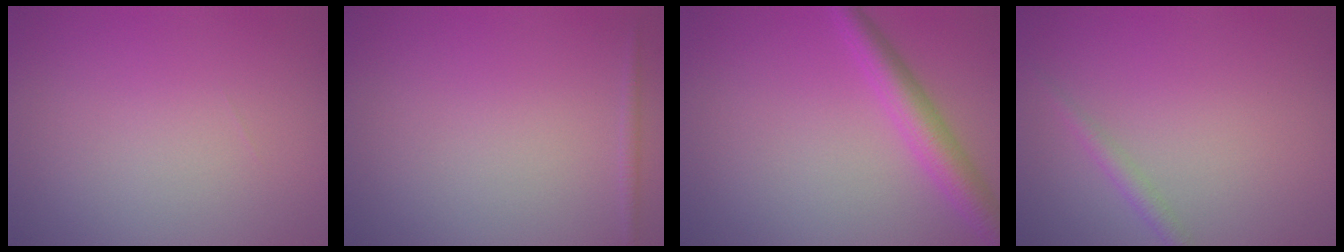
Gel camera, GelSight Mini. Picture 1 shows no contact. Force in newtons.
{"total": 0.5, "press": 0.5, "slide": 0.1}
{"total": 3.8, "press": 3.8, "slide": 0.1}
{"total": 1.3, "press": 1.3, "slide": 0.0}